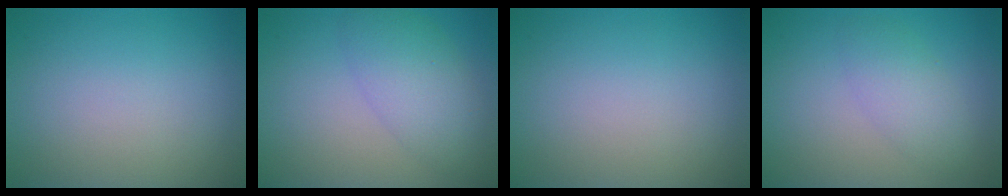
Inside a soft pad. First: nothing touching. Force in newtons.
{"total": 4.6, "press": 4.5, "slide": 0.1}
{"total": 0.0}
{"total": 2.9, "press": 2.9, "slide": 0.2}